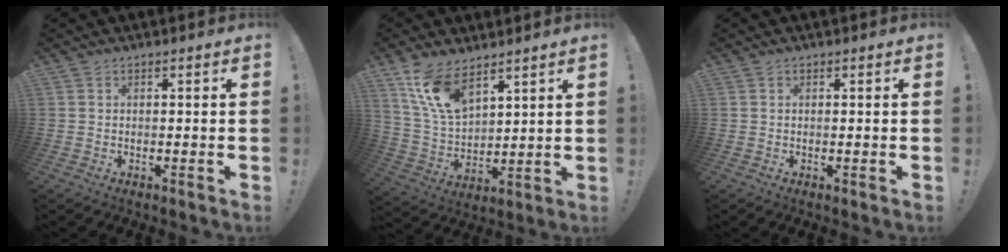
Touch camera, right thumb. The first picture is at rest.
{"total": 13.2, "force": [9.0, 6.6, 7.1], "torque": [-0.148, -0.049, 0.175]}
{"total": 0.0}